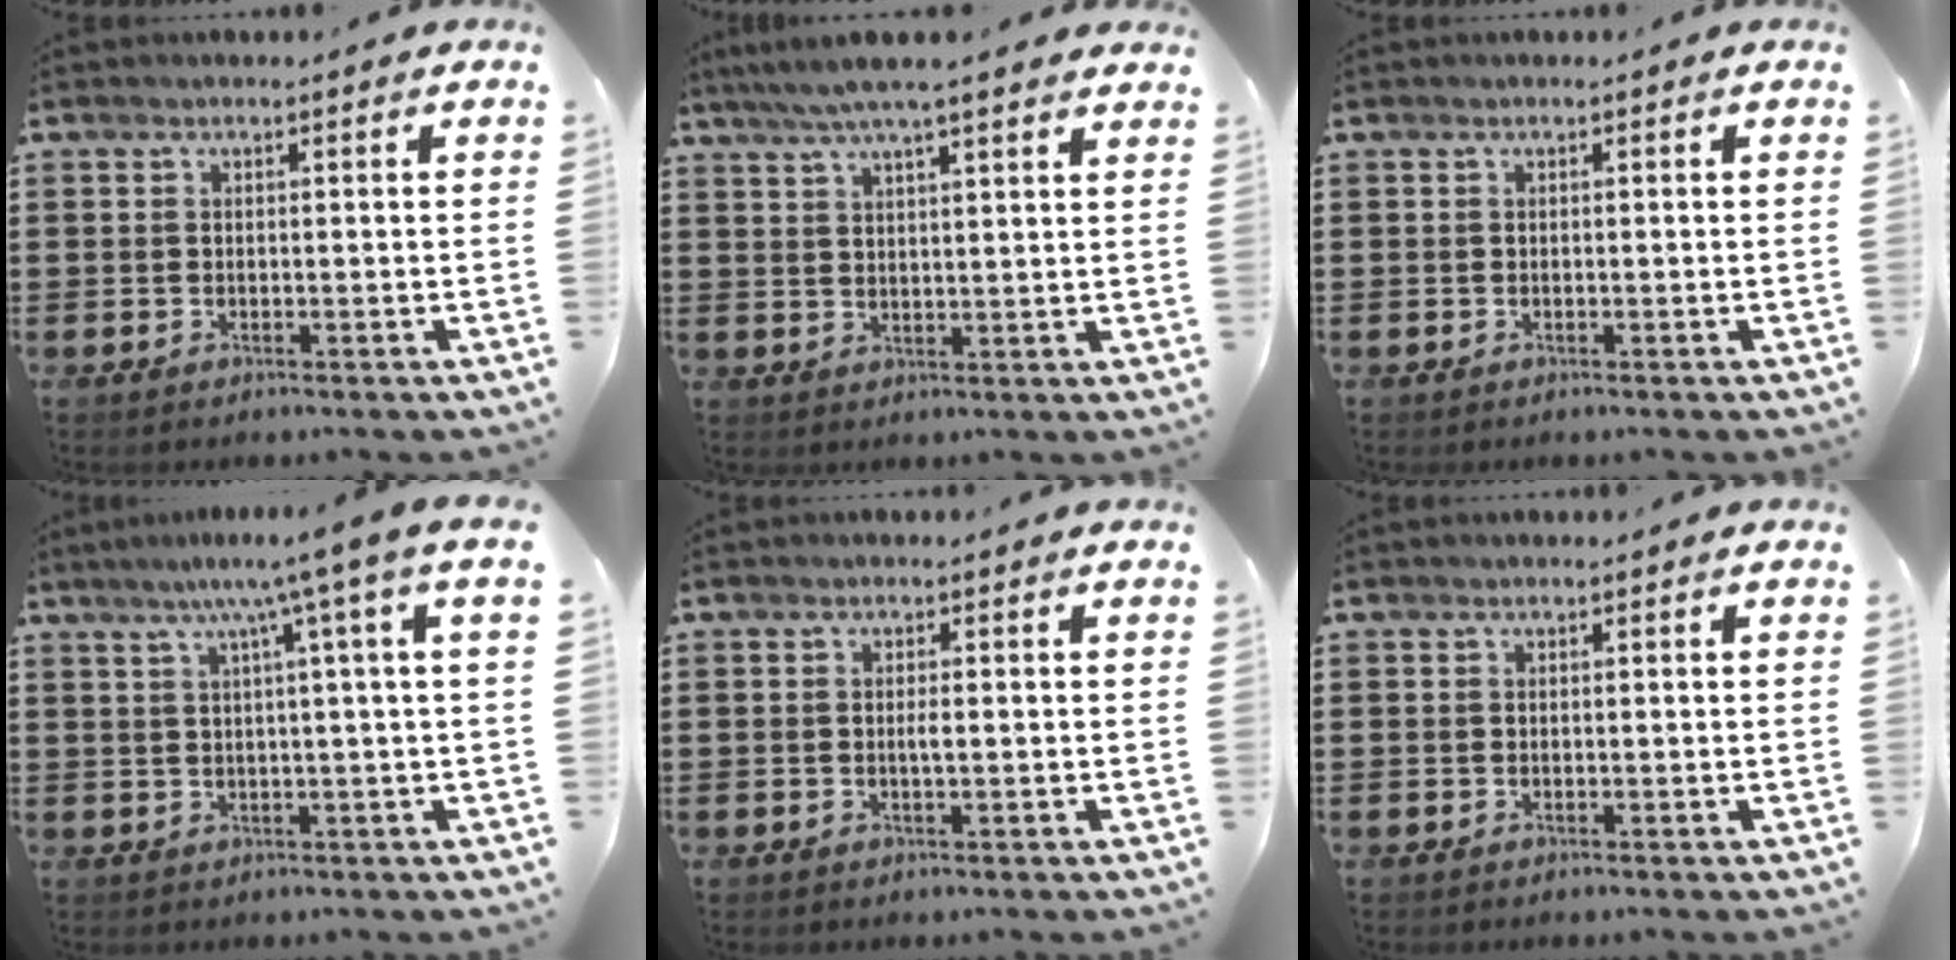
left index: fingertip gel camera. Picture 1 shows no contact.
{"total": 5.3, "force": [4.4, 0.1, 3.0], "torque": [-0.070, -0.010, 0.077]}
{"total": 0.0}
{"total": 6.1, "force": [2.5, -1.2, 5.4], "torque": [-0.109, -0.004, 0.034]}
{"total": 1.1, "force": [-0.1, 0.2, 1.1], "torque": [-0.023, -0.003, -0.002]}
{"total": 0.0}